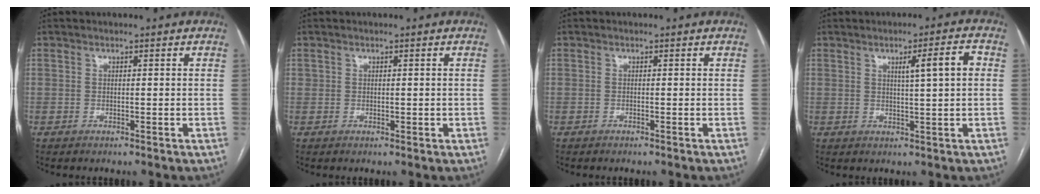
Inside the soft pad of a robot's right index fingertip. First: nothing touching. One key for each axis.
{"total": 0.7, "fx": 0.2, "fy": 0.6, "fz": 0.2, "tx": -0.001, "ty": 0.005, "tz": 0.007}
{"total": 0.0}
{"total": 5.2, "fx": 1.3, "fy": -0.1, "fz": 5.1, "tx": -0.076, "ty": 0.004, "tz": 0.020}